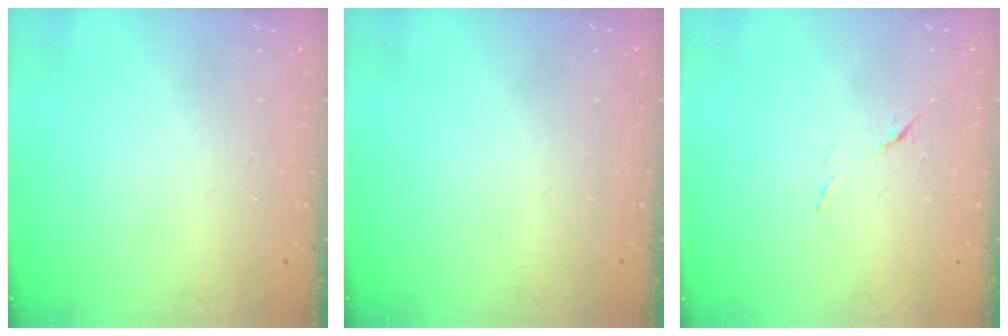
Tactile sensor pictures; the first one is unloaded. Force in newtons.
{"total": 0.0}
{"total": 6.8, "press": 6.8, "slide": 0.8}